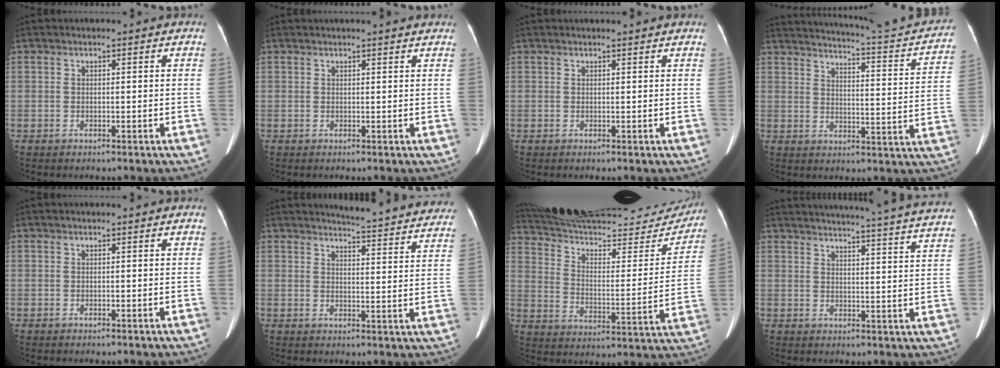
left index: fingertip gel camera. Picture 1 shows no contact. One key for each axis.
{"total": 3.6, "fx": 3.4, "fy": -0.2, "fz": 1.3, "tx": -0.015, "ty": 0.017, "tz": 0.034}
{"total": 2.5, "fx": 2.4, "fy": 0.1, "fz": 0.8, "tx": -0.009, "ty": 0.016, "tz": 0.026}
{"total": 21.9, "fx": 20.3, "fy": 1.7, "fz": 8.0, "tx": -0.114, "ty": -0.049, "tz": 0.240}
{"total": 0.0}
{"total": 18.8, "fx": 18.1, "fy": 1.6, "fz": 4.7, "tx": -0.049, "ty": -0.069, "tz": 0.194}
{"total": 31.2, "fx": 28.8, "fy": 5.9, "fz": 10.4, "tx": -0.180, "ty": -0.053, "tz": 0.390}
{"total": 29.8, "fx": 28.3, "fy": -0.2, "fz": 9.3, "tx": -0.139, "ty": -0.070, "tz": 0.331}